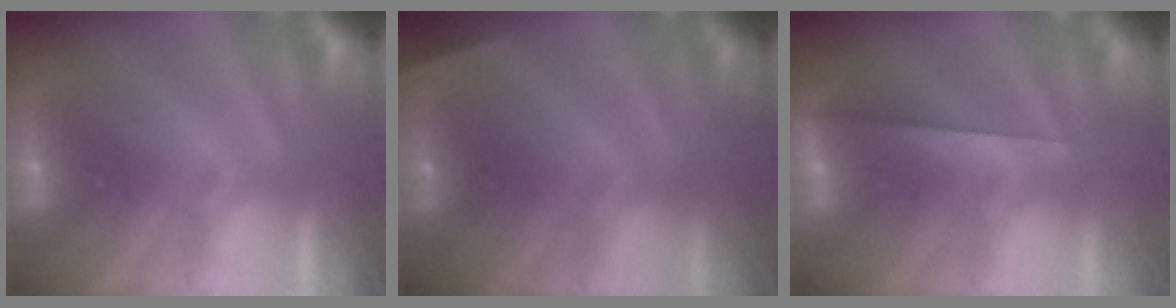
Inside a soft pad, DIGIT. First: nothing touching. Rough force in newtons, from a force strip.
{"total": 2.0}
{"total": 2.3}